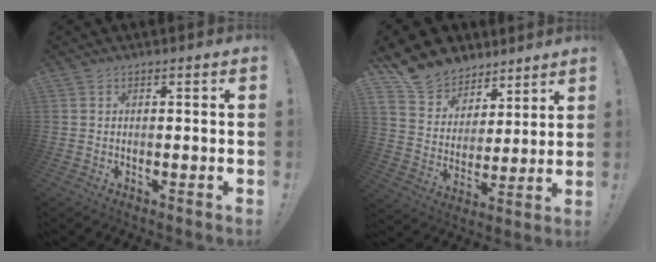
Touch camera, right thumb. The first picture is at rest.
{"total": 12.4, "force": [9.7, 7.6, 1.6], "torque": [-0.034, -0.081, 0.186]}